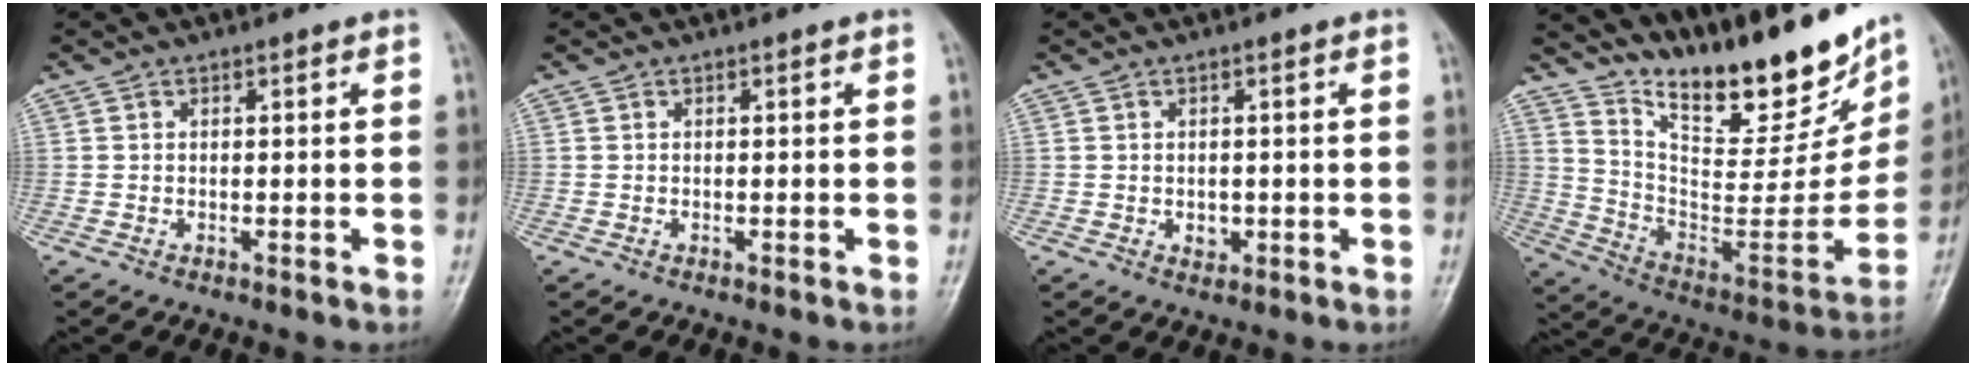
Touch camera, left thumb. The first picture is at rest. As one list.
[{"total": 0.0}, {"total": 1.6, "force": [-0.1, 1.3, 0.9], "torque": [-0.010, -0.001, 0.003]}, {"total": 25.2, "force": [19.3, 8.2, 14.0], "torque": [-0.178, -0.105, 0.307]}]